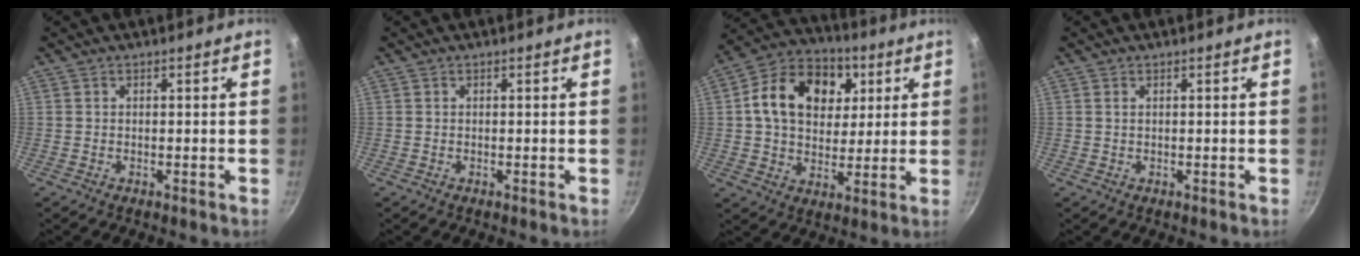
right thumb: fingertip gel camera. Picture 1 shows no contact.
{"total": 0.0}
{"total": 17.6, "force": [4.7, 13.1, 10.8], "torque": [-0.152, 0.009, 0.065]}
{"total": 0.6, "force": [0.2, 0.3, 0.4], "torque": [-0.008, 0.001, 0.004]}